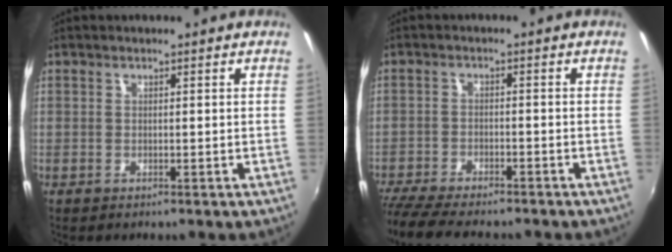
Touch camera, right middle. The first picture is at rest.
{"total": 12.3, "force": [-10.7, 2.0, 5.7], "torque": [-0.134, -0.038, -0.181]}